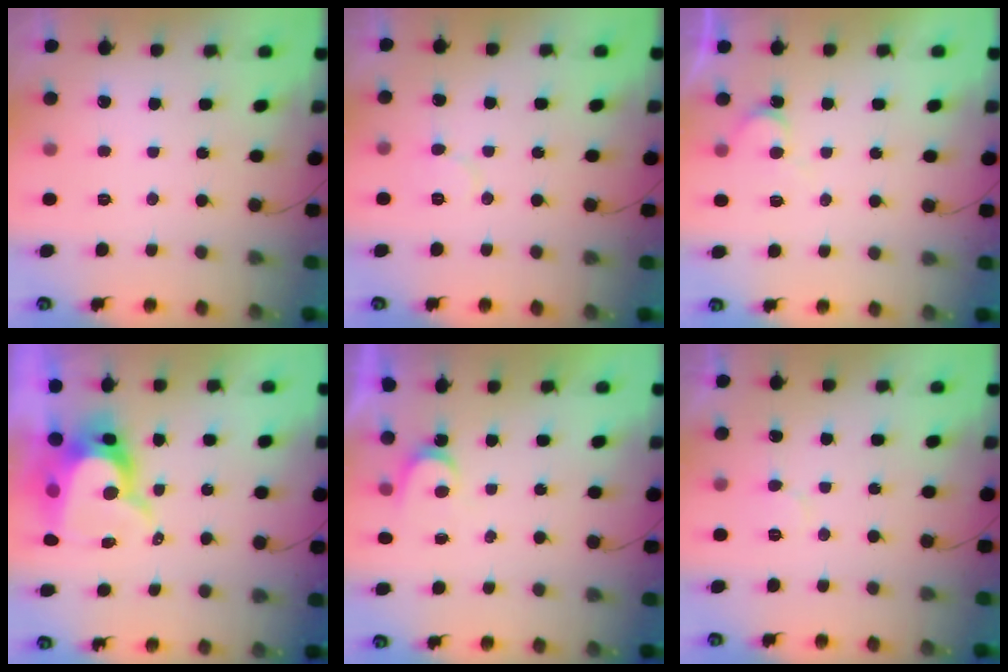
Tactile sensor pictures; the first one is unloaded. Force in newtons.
{"total": 4.7, "press": 4.6, "slide": 0.4}
{"total": 5.9, "press": 5.9, "slide": 0.5}
{"total": 12.1, "press": 12.1, "slide": 1.0}
{"total": 3.5, "press": 3.5, "slide": 0.2}
{"total": 3.8, "press": 3.8, "slide": 0.3}